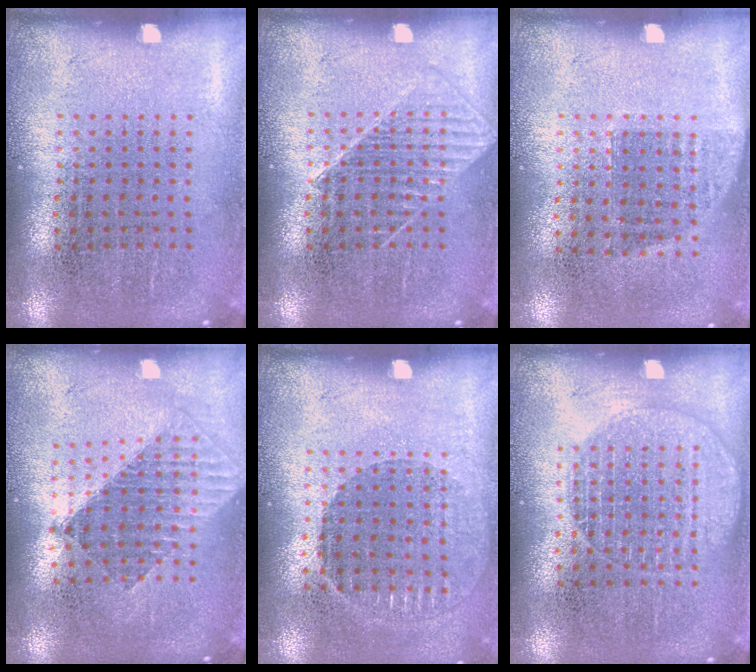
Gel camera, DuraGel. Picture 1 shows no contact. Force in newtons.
{"total": 1.3, "press": 1.3, "slide": 0.3}
{"total": 0.8, "press": 0.7, "slide": 0.5}
{"total": 1.6, "press": 1.3, "slide": 0.9}
{"total": 1.0, "press": 0.9, "slide": 0.4}
{"total": 1.3, "press": 1.3, "slide": 0.2}